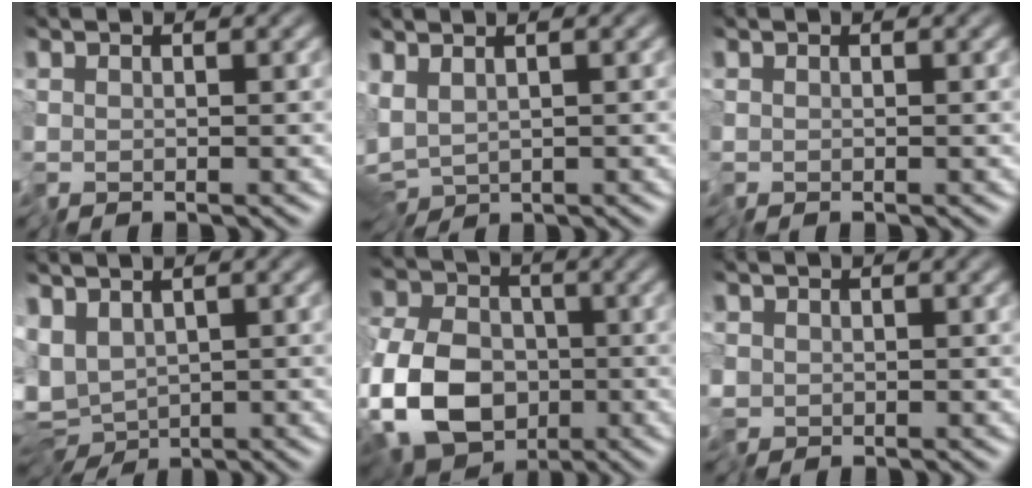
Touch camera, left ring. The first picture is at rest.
{"total": 4.2, "force": [-1.8, 2.2, 3.1], "torque": [-0.057, -0.008, -0.037]}
{"total": 0.0}
{"total": 5.8, "force": [-0.6, 3.9, 4.3], "torque": [-0.080, -0.011, 0.016]}
{"total": 14.0, "force": [-4.5, 10.5, 8.2], "torque": [-0.168, -0.031, -0.117]}
{"total": 1.2, "force": [-0.3, 1.1, 0.3], "torque": [-0.008, 0.001, -0.013]}